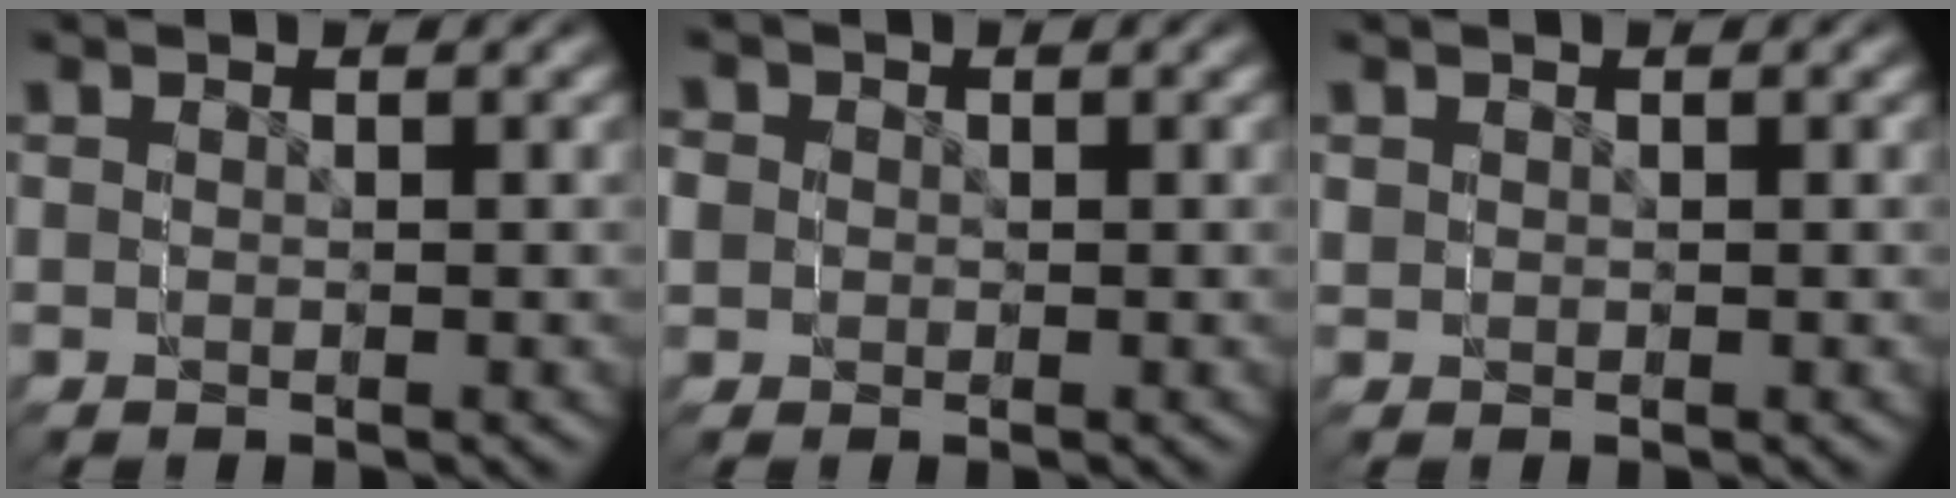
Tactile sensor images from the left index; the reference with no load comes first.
{"total": 3.5, "force": [0.5, 3.4, -0.1], "torque": [-0.009, -0.026, 0.014]}
{"total": 1.0, "force": [0.2, 0.9, -0.2], "torque": [0.003, -0.006, 0.005]}